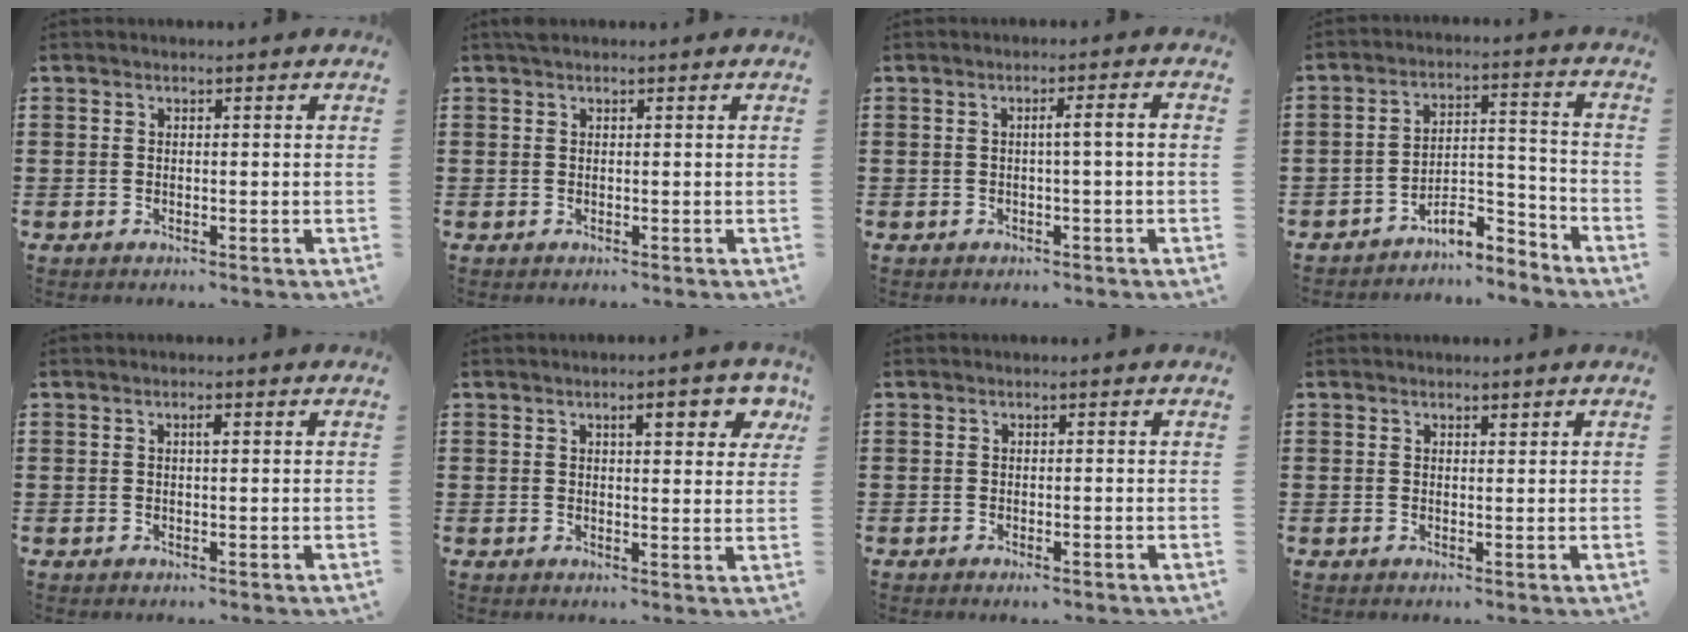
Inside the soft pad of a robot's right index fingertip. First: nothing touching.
{"total": 0.7, "force": [0.4, 0.4, 0.3], "torque": [-0.008, 0.002, 0.008]}
{"total": 2.2, "force": [-0.3, -0.2, 2.2], "torque": [-0.038, -0.003, -0.009]}
{"total": 7.1, "force": [-6.2, 1.9, 2.9], "torque": [-0.043, 0.019, -0.117]}
{"total": 0.9, "force": [0.2, 0.2, 0.9], "torque": [-0.018, 0.001, 0.003]}
{"total": 5.0, "force": [2.3, 1.4, 4.2], "torque": [-0.056, -0.003, 0.029]}
{"total": 0.6, "force": [-0.3, 0.1, 0.4], "torque": [-0.009, -0.004, -0.005]}
{"total": 0.7, "force": [0.5, 0.4, 0.3], "torque": [-0.005, 0.002, 0.010]}